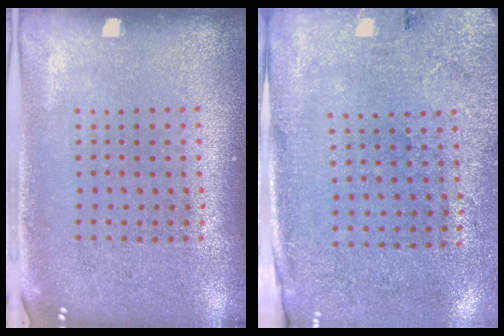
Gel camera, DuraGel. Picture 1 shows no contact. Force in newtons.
{"total": 2.7, "press": 2.3, "slide": 1.5}